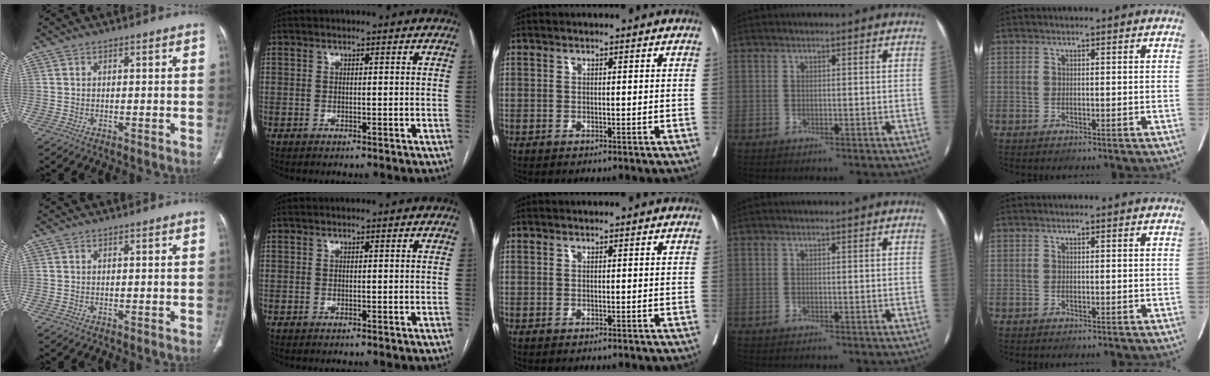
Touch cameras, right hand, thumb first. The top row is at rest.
{}